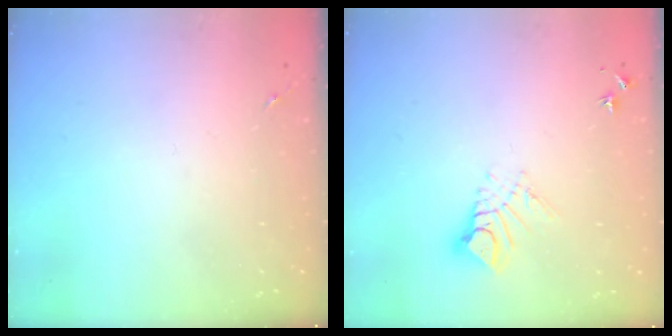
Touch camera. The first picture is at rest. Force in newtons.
{"total": 9.1, "press": 9.0, "slide": 1.0}